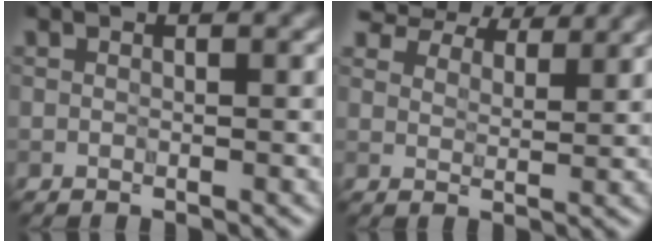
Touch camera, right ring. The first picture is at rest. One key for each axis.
{"total": 10.3, "fx": 8.9, "fy": 3.3, "fz": 3.9, "tx": -0.090, "ty": 0.004, "tz": 0.140}